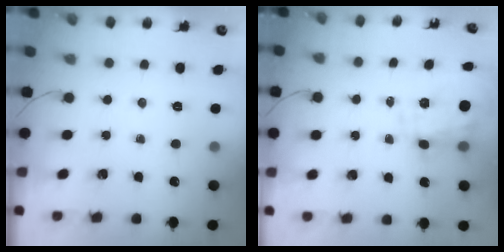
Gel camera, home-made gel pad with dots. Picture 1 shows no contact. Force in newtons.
{"total": 7.3, "press": 7.1, "slide": 1.5}